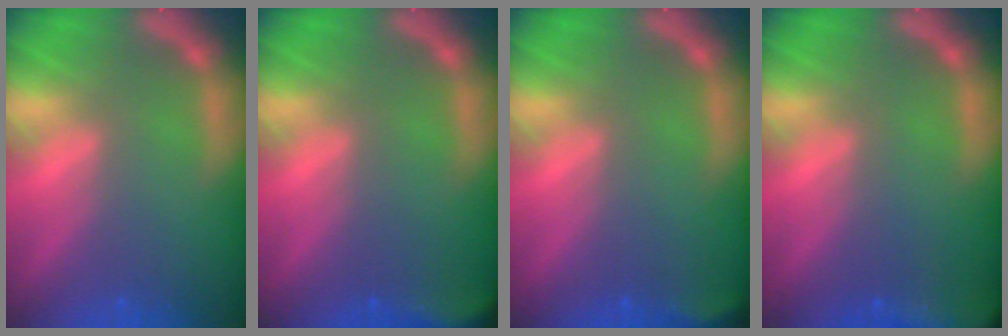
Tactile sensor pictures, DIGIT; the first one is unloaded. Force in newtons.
{"total": 4.4}
{"total": 2.4}
{"total": 9.0}